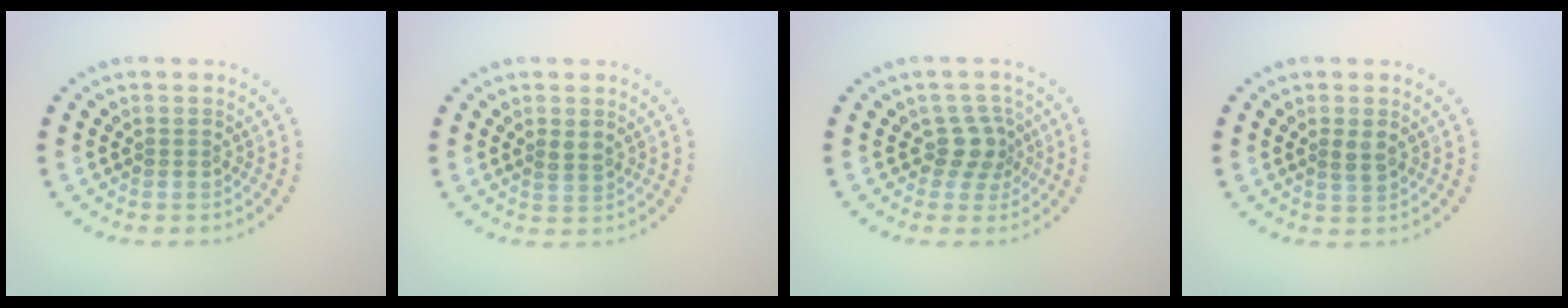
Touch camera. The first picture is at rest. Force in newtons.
{"total": 1.2, "press": 1.1, "slide": 0.5}
{"total": 2.4, "press": 1.8, "slide": 1.6}
{"total": 1.4, "press": 1.3, "slide": 0.3}